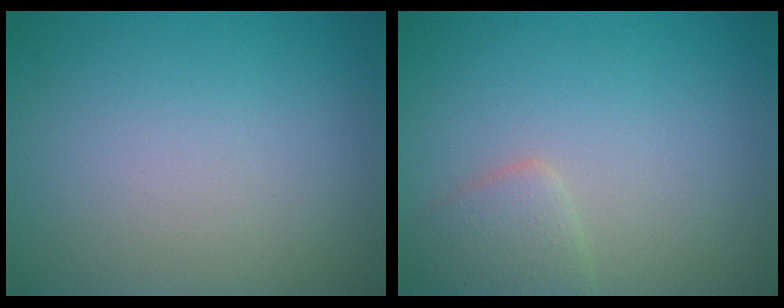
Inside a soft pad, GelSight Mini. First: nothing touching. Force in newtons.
{"total": 2.1, "press": 2.1, "slide": 0.1}